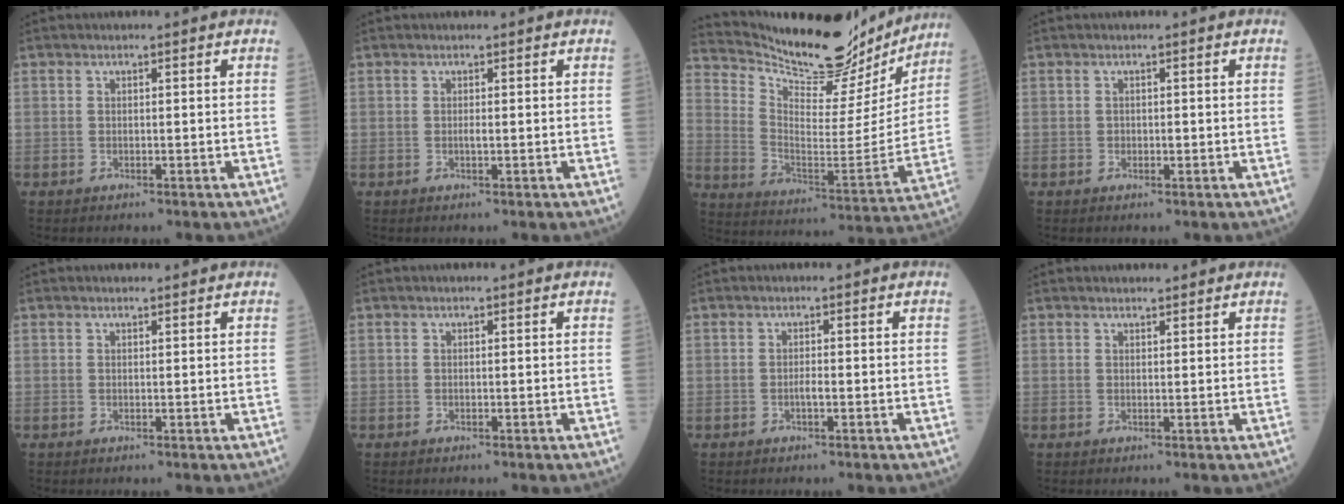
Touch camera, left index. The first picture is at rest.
{"total": 0.5, "force": [0.0, 0.1, 0.5], "torque": [-0.013, -0.001, 0.000]}
{"total": 22.3, "force": [20.3, 5.4, 7.4], "torque": [-0.129, -0.037, 0.297]}
{"total": 0.7, "force": [-0.1, 0.5, 0.4], "torque": [-0.007, 0.001, -0.004]}
{"total": 0.6, "force": [0.6, 0.1, 0.0], "torque": [-0.007, 0.000, 0.009]}
{"total": 0.0}
{"total": 0.9, "force": [-0.3, 0.1, 0.8], "torque": [-0.017, 0.001, -0.007]}
{"total": 1.8, "force": [1.7, 0.4, 0.4], "torque": [-0.010, 0.007, 0.026]}